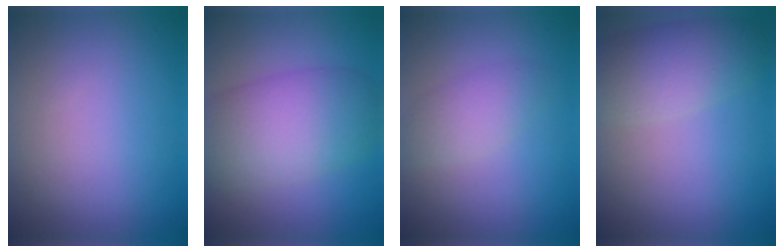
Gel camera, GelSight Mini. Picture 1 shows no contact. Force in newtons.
{"total": 7.8, "press": 7.8, "slide": 0.3}
{"total": 2.4, "press": 2.4, "slide": 0.1}
{"total": 4.3, "press": 4.3, "slide": 0.2}